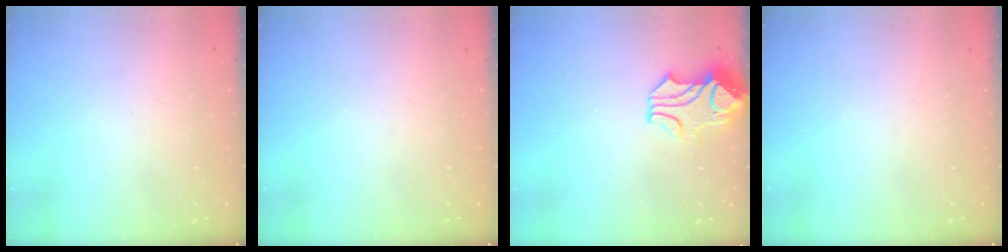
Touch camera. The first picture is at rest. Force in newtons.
{"total": 0.0}
{"total": 1.6, "press": 0.9, "slide": 1.3}
{"total": 0.0}